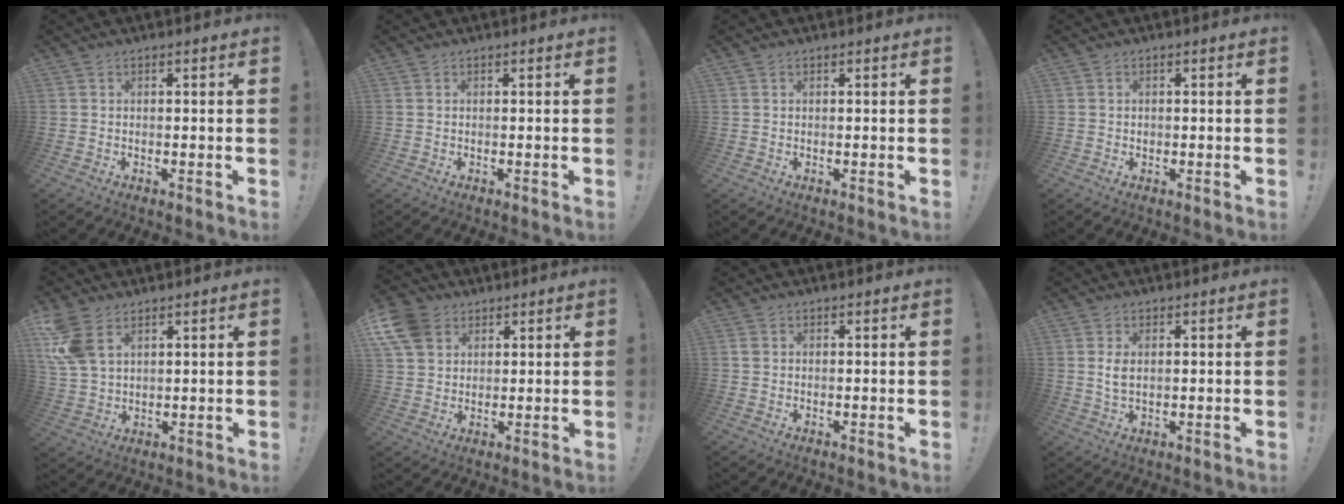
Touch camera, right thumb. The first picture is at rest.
{"total": 0.0}
{"total": 0.0}
{"total": 0.6, "force": [0.1, 0.6, 0.1], "torque": [-0.002, 0.002, 0.001]}
{"total": 9.1, "force": [4.6, 5.7, 5.4], "torque": [-0.111, -0.011, 0.091]}
{"total": 9.2, "force": [4.5, 7.0, 4.0], "torque": [-0.079, -0.024, 0.089]}
{"total": 1.3, "force": [0.3, 1.0, 0.6], "torque": [-0.004, 0.001, 0.005]}
{"total": 3.6, "force": [0.7, 1.9, 3.0], "torque": [-0.054, -0.004, 0.007]}